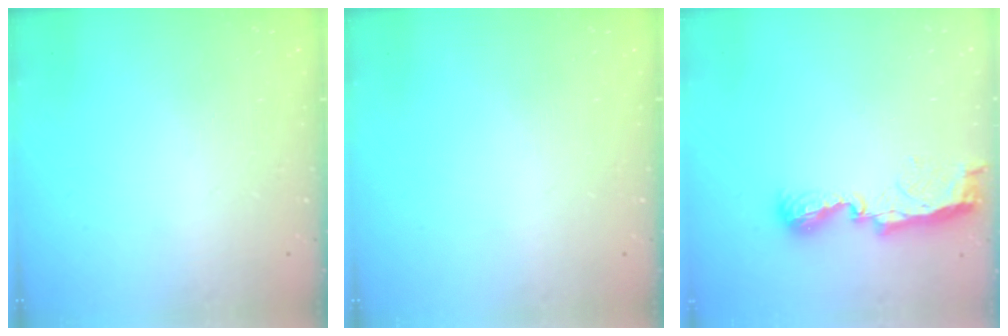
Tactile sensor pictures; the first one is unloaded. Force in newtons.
{"total": 0.0}
{"total": 8.0, "press": 8.0, "slide": 0.1}